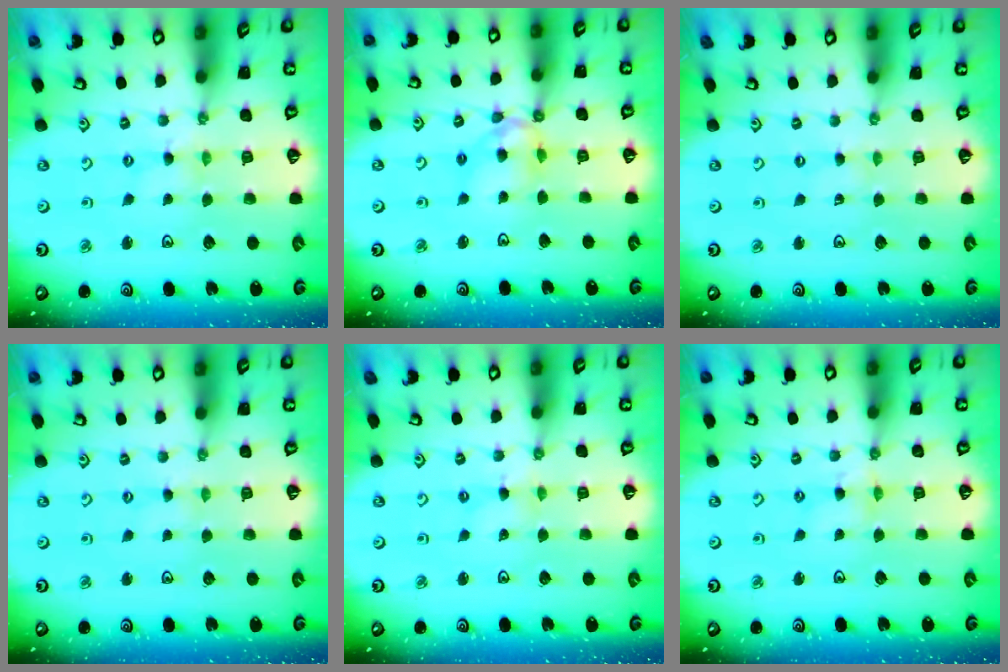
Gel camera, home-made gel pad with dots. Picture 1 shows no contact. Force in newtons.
{"total": 10.5, "press": 10.5, "slide": 1.0}
{"total": 0.0}
{"total": 0.8, "press": 0.8, "slide": 0.2}
{"total": 1.4, "press": 1.4, "slide": 0.2}
{"total": 3.2, "press": 3.2, "slide": 0.3}